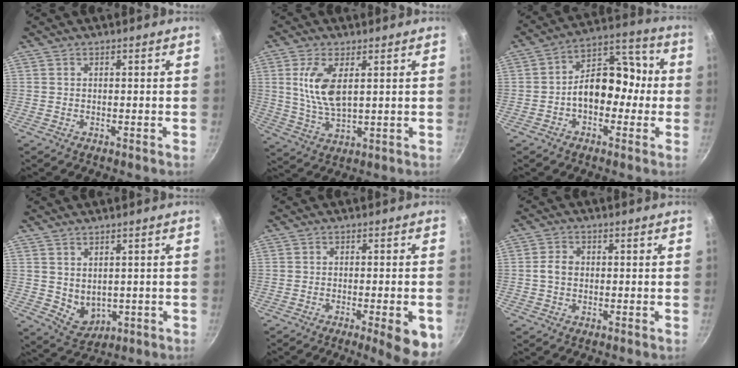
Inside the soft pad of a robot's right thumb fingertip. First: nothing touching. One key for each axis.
{"total": 9.3, "fx": 2.3, "fy": 4.2, "fz": 8.0, "tx": -0.162, "ty": -0.014, "tz": 0.053}
{"total": 12.8, "fx": -1.4, "fy": 8.4, "fz": 9.5, "tx": -0.113, "ty": 0.048, "tz": -0.035}
{"total": 4.9, "fx": 0.4, "fy": 3.7, "fz": 3.3, "tx": -0.038, "ty": -0.014, "tz": 0.028}
{"total": 8.7, "fx": -3.8, "fy": 1.9, "fz": 7.6, "tx": -0.090, "ty": -0.001, "tz": -0.047}
{"total": 3.2, "fx": -0.1, "fy": 2.5, "fz": 2.0, "tx": -0.036, "ty": 0.008, "tz": -0.005}